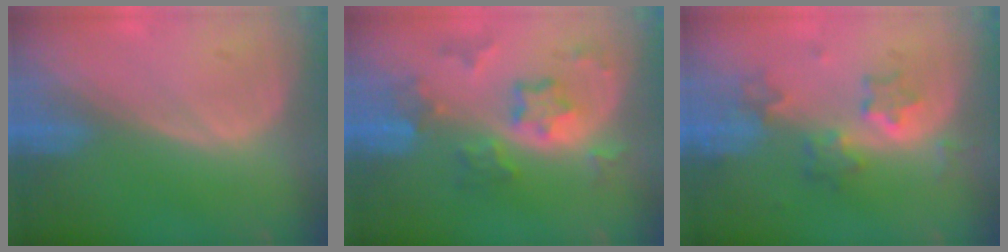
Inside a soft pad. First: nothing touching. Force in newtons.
{"total": 7.7, "press": 6.8, "slide": 3.7}
{"total": 6.3, "press": 5.8, "slide": 2.5}